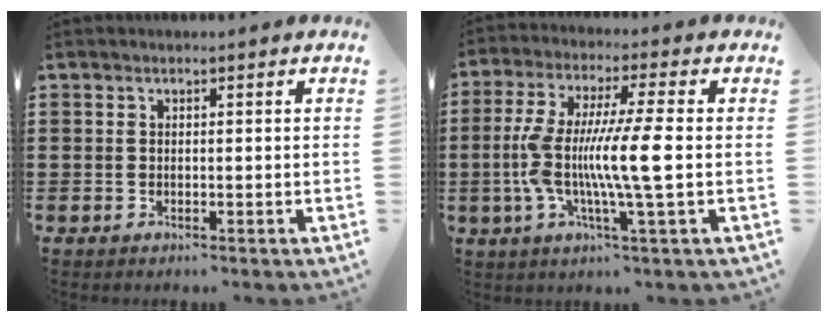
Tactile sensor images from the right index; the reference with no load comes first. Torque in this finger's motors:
{"motor_torque": [2.14, 0.00, 1.05, 0.21]}